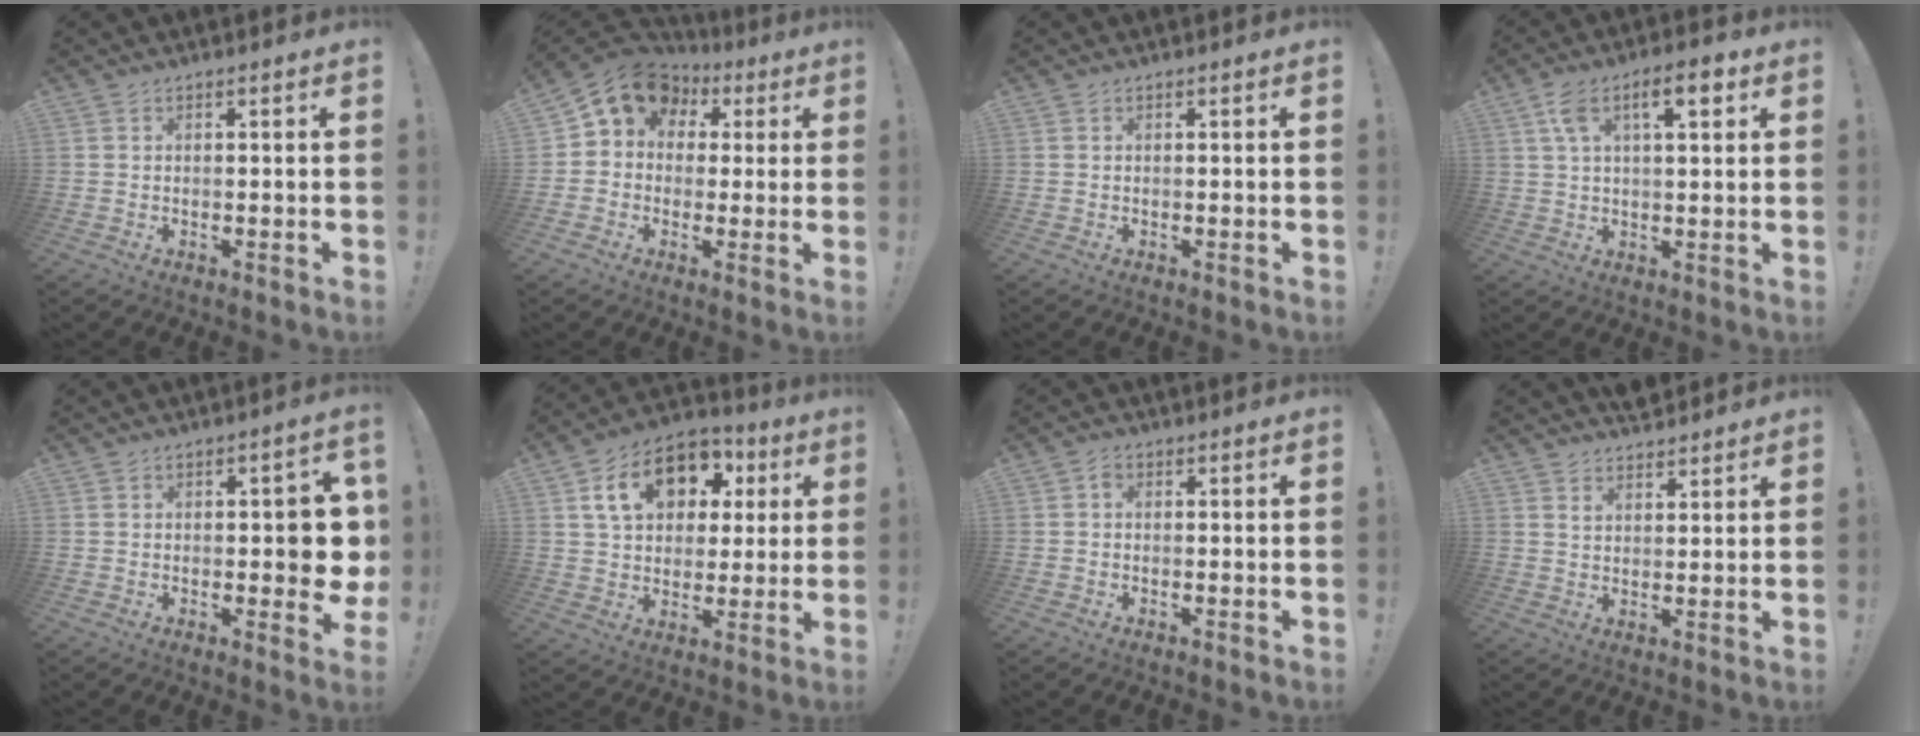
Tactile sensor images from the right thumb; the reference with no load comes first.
{"total": 11.2, "force": [4.6, 8.9, 5.1], "torque": [-0.069, -0.022, 0.088]}
{"total": 0.0}
{"total": 9.2, "force": [3.9, 3.7, 7.6], "torque": [-0.110, -0.004, 0.062]}
{"total": 6.3, "force": [-0.5, 3.2, 5.4], "torque": [-0.072, 0.007, -0.005]}
{"total": 16.8, "force": [6.2, 11.9, 10.1], "torque": [-0.158, -0.009, 0.116]}
{"total": 1.1, "force": [-0.1, 0.9, 0.6], "torque": [-0.005, 0.001, -0.005]}
{"total": 4.0, "force": [3.7, 1.6, 0.4], "torque": [0.003, -0.026, 0.067]}